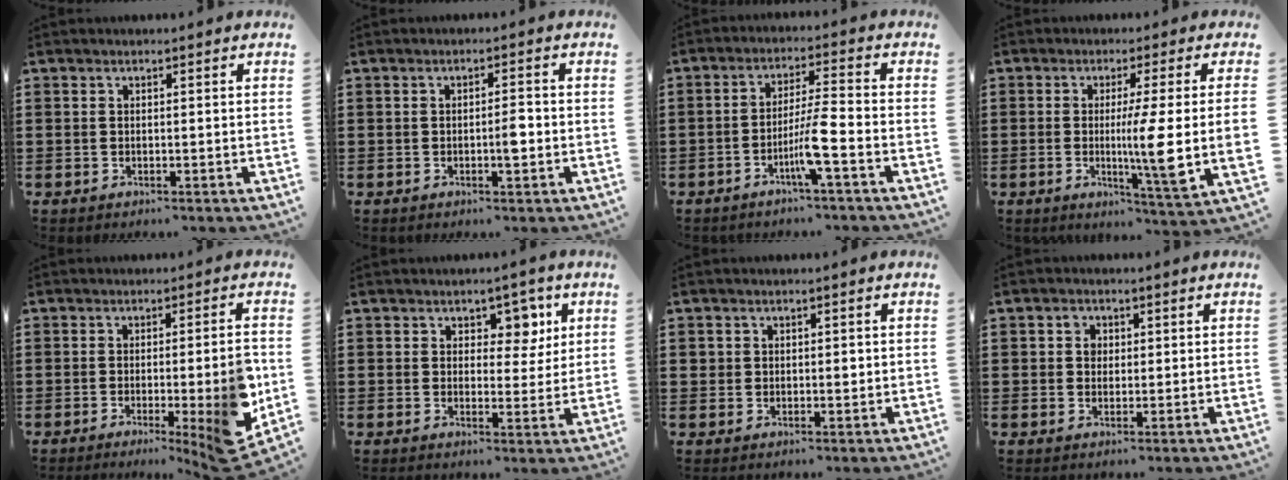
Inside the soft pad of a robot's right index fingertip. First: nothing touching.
{"total": 2.8, "force": [-0.6, 0.7, 2.6], "torque": [-0.046, 0.002, -0.010]}
{"total": 6.0, "force": [-3.0, -0.3, 5.2], "torque": [-0.103, -0.009, -0.059]}
{"total": 9.3, "force": [0.0, -0.1, 9.3], "torque": [-0.162, -0.024, -0.011]}
{"total": 8.1, "force": [-2.1, 0.7, 7.8], "torque": [-0.103, -0.027, -0.036]}
{"total": 5.0, "force": [2.6, 3.5, 2.3], "torque": [-0.031, 0.002, 0.038]}
{"total": 1.6, "force": [0.3, 1.3, 1.0], "torque": [-0.022, 0.008, 0.004]}
{"total": 2.1, "force": [0.6, 1.8, 0.9], "torque": [-0.025, 0.010, 0.009]}